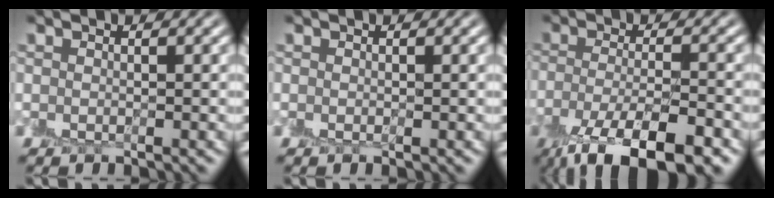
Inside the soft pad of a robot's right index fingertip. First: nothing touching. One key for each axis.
{"total": 0.0}
{"total": 9.5, "fx": -6.2, "fy": 2.8, "fz": 6.7, "tx": -0.121, "ty": -0.021, "tz": -0.106}